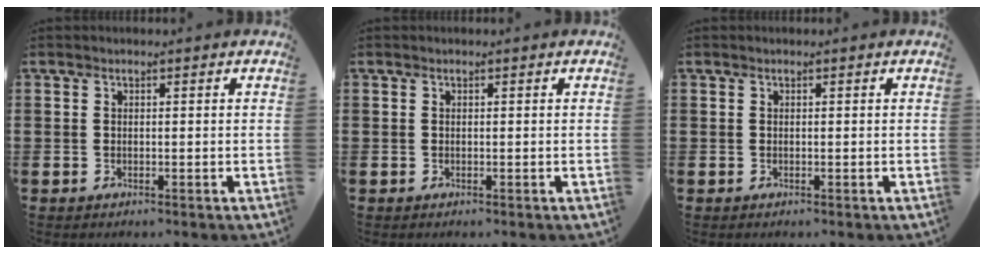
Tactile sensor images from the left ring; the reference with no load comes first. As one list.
[{"total": 0.0}, {"total": 0.0}]